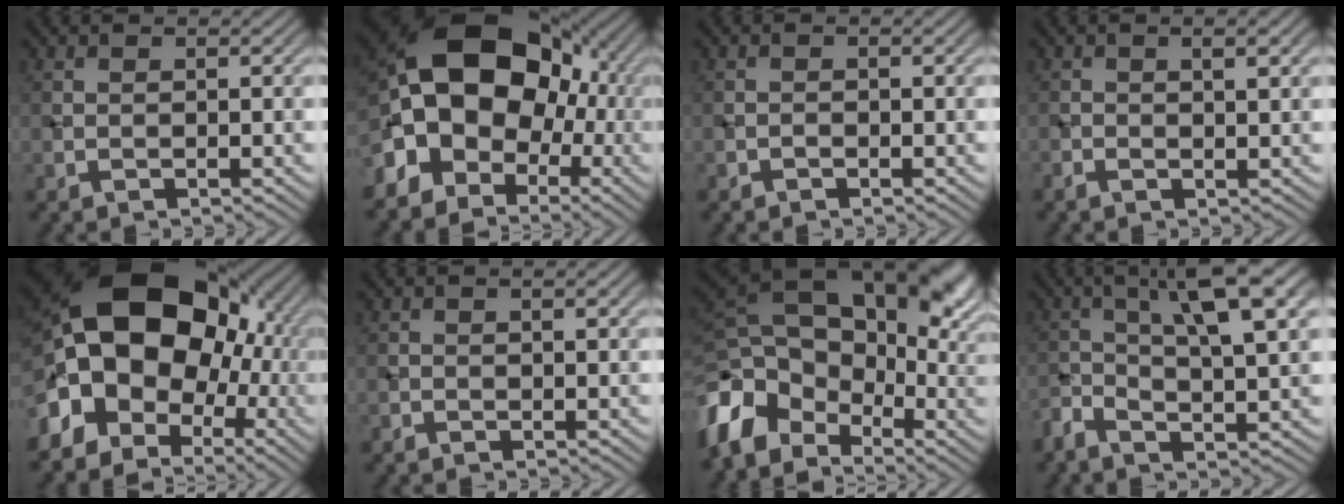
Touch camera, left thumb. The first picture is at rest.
{"total": 17.0, "force": [-0.7, 12.0, 12.0], "torque": [-0.223, 0.015, -0.024]}
{"total": 0.6, "force": [-0.4, 0.3, 0.3], "torque": [-0.002, 0.000, -0.008]}
{"total": 2.4, "force": [0.5, 0.5, 2.3], "torque": [-0.041, 0.002, 0.008]}
{"total": 20.1, "force": [0.2, 14.5, 13.9], "torque": [-0.262, 0.010, 0.001]}
{"total": 1.2, "force": [-0.1, 0.3, 1.2], "torque": [-0.021, 0.001, -0.003]}
{"total": 18.2, "force": [-0.6, 11.9, 13.8], "torque": [-0.252, 0.004, -0.011]}
{"total": 8.5, "force": [0.9, 2.2, 8.2], "torque": [-0.146, 0.005, 0.011]}